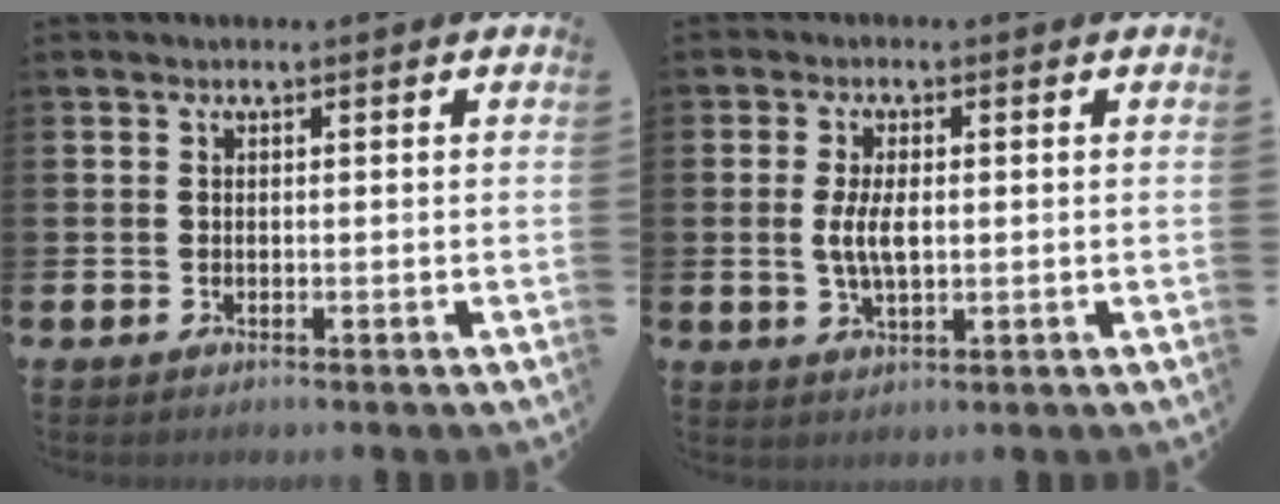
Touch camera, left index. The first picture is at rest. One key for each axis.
{"total": 4.5, "fx": 0.3, "fy": 1.9, "fz": 4.0, "tx": -0.081, "ty": 0.002, "tz": 0.000}